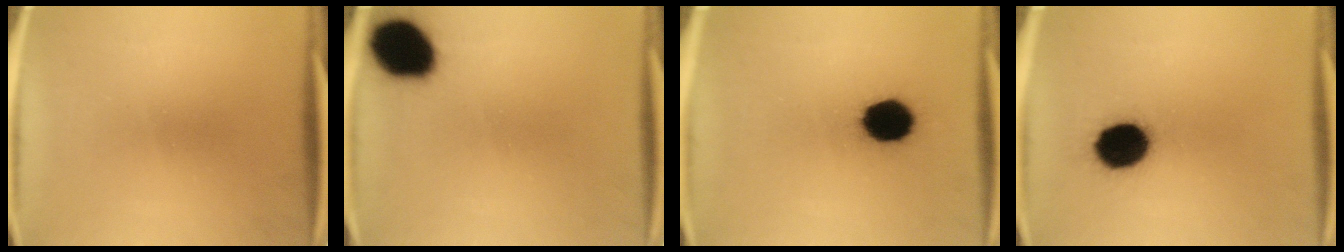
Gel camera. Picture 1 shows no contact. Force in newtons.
{"total": 14.4}
{"total": 11.9}
{"total": 12.4}